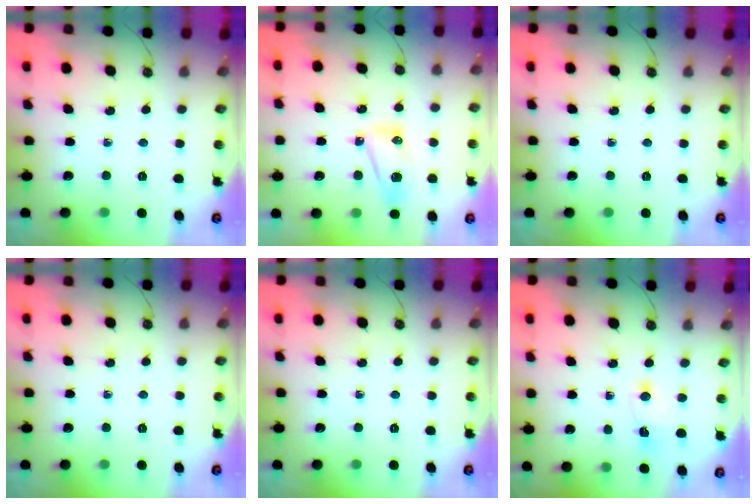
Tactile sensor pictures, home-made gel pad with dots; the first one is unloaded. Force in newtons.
{"total": 8.4, "press": 5.3, "slide": 6.5}
{"total": 0.0}
{"total": 0.0}
{"total": 0.0}
{"total": 2.3, "press": 2.3, "slide": 0.3}